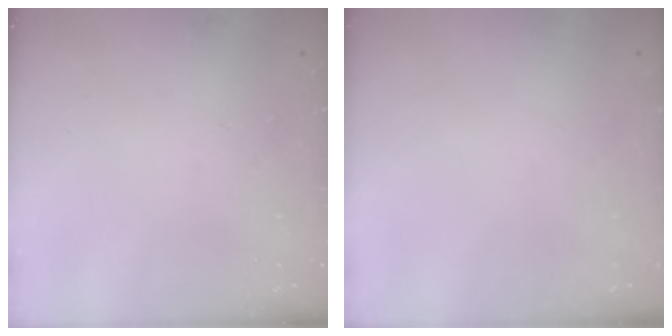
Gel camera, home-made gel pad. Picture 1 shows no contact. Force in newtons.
{"total": 0.0}